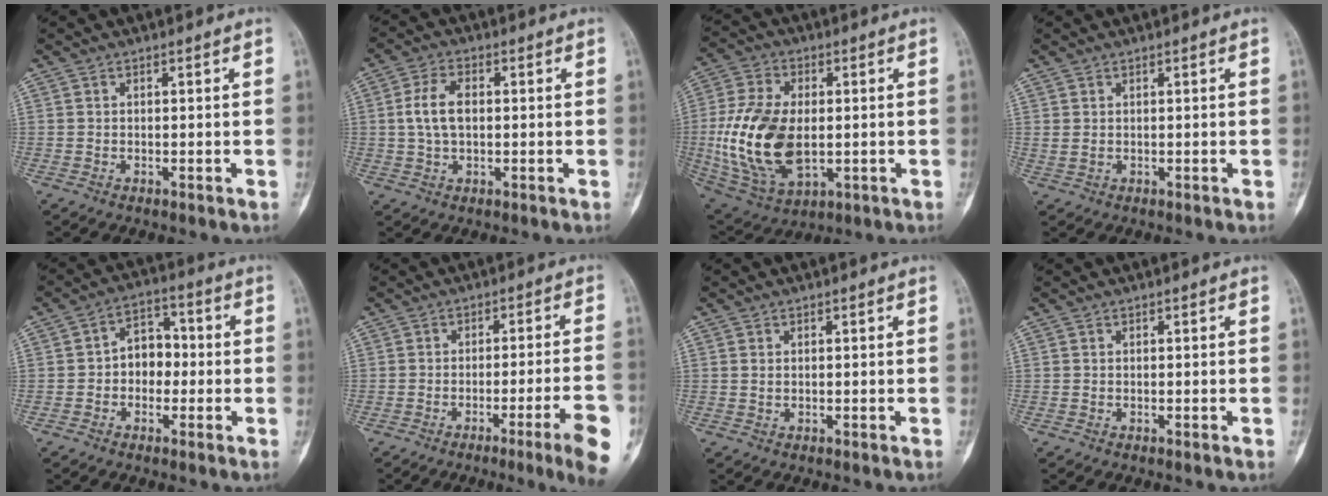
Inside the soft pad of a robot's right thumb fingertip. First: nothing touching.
{"total": 6.5, "force": [0.5, 3.7, 5.3], "torque": [-0.102, 0.012, 0.006]}
{"total": 18.9, "force": [-1.1, 11.0, 15.2], "torque": [-0.306, -0.008, -0.008]}
{"total": 1.2, "force": [0.4, 0.6, 0.9], "torque": [-0.024, 0.006, 0.016]}
{"total": 7.0, "force": [-0.8, 5.4, 4.5], "torque": [-0.032, 0.030, -0.026]}
{"total": 11.1, "force": [-5.2, 0.0, 9.8], "torque": [-0.134, 0.007, -0.072]}
{"total": 0.7, "force": [0.1, 0.5, 0.5], "torque": [-0.011, 0.002, 0.005]}
{"total": 0.0}